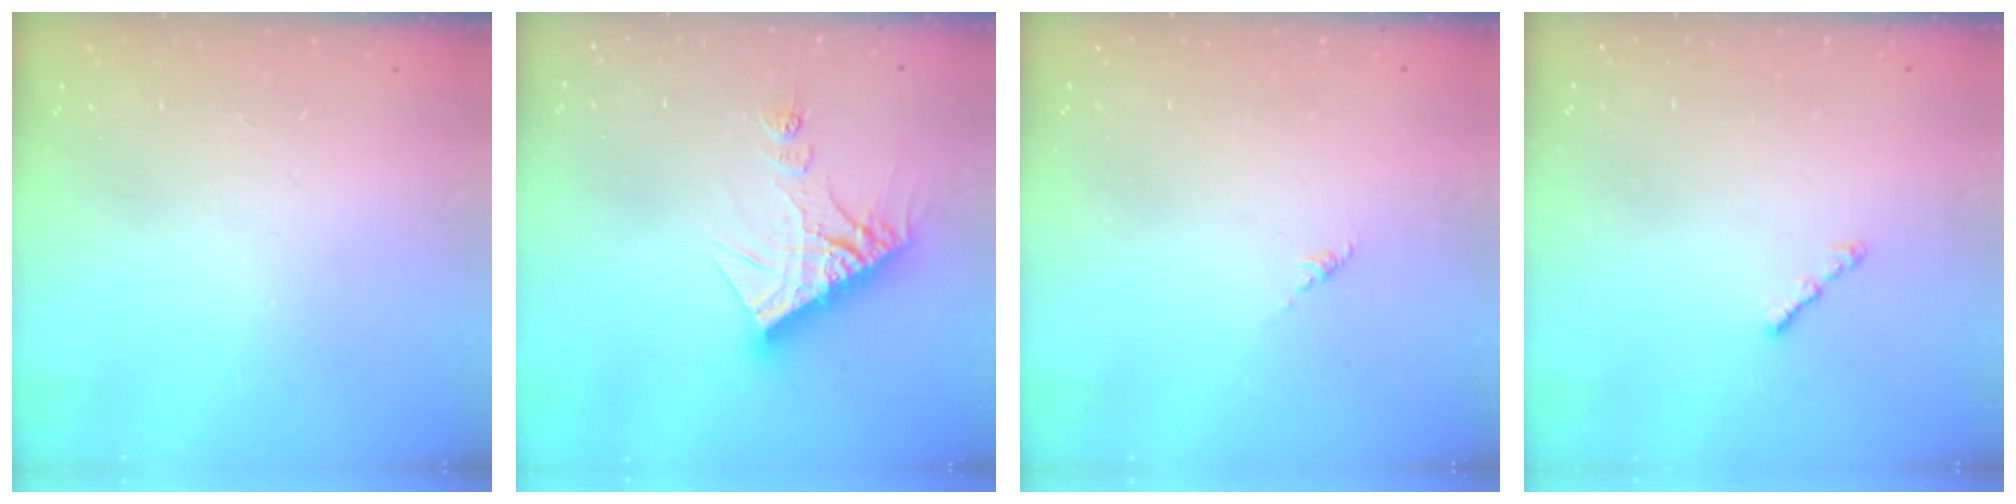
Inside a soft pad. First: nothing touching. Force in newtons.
{"total": 15.0, "press": 14.9, "slide": 1.6}
{"total": 0.6, "press": 0.4, "slide": 0.4}
{"total": 1.6, "press": 1.5, "slide": 0.5}